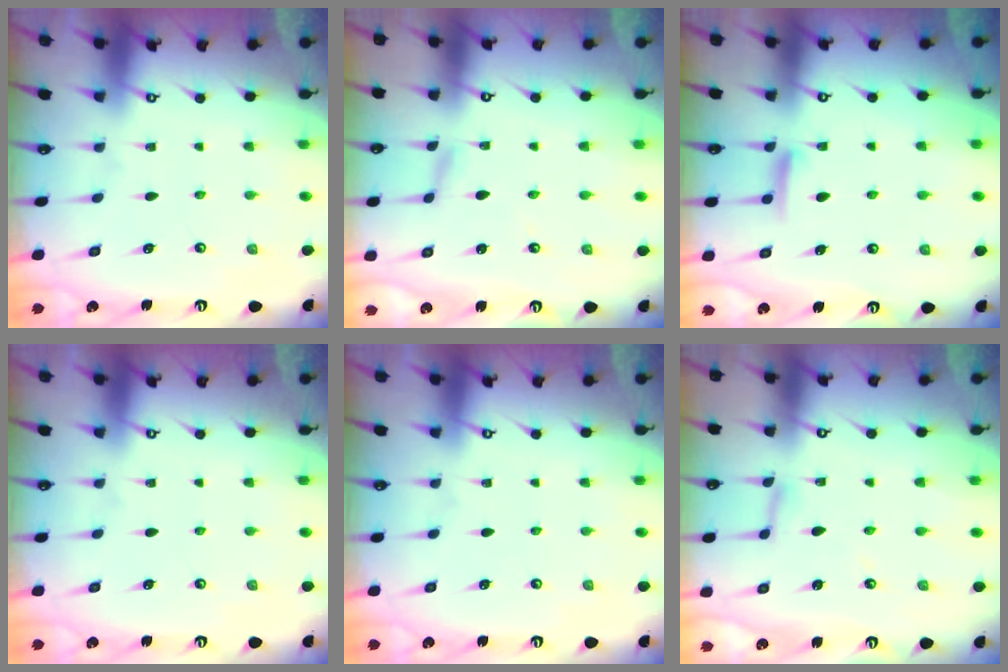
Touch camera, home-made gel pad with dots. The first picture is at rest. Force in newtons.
{"total": 2.4, "press": 2.4, "slide": 0.2}
{"total": 6.5, "press": 6.4, "slide": 0.9}
{"total": 0.0}
{"total": 0.0}
{"total": 2.8, "press": 2.8, "slide": 0.2}